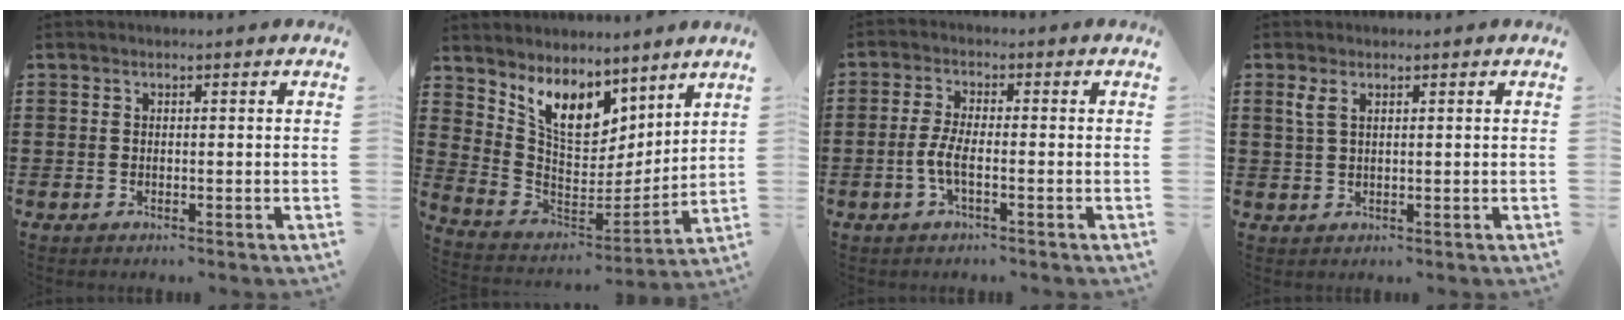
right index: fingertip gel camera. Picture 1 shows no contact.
{"total": 9.3, "force": [6.6, 5.0, 4.1], "torque": [-0.117, -0.033, 0.129]}
{"total": 4.1, "force": [-1.3, 1.1, 3.7], "torque": [-0.093, -0.006, -0.031]}
{"total": 2.2, "force": [1.0, 0.9, 1.8], "torque": [-0.039, 0.005, 0.017]}